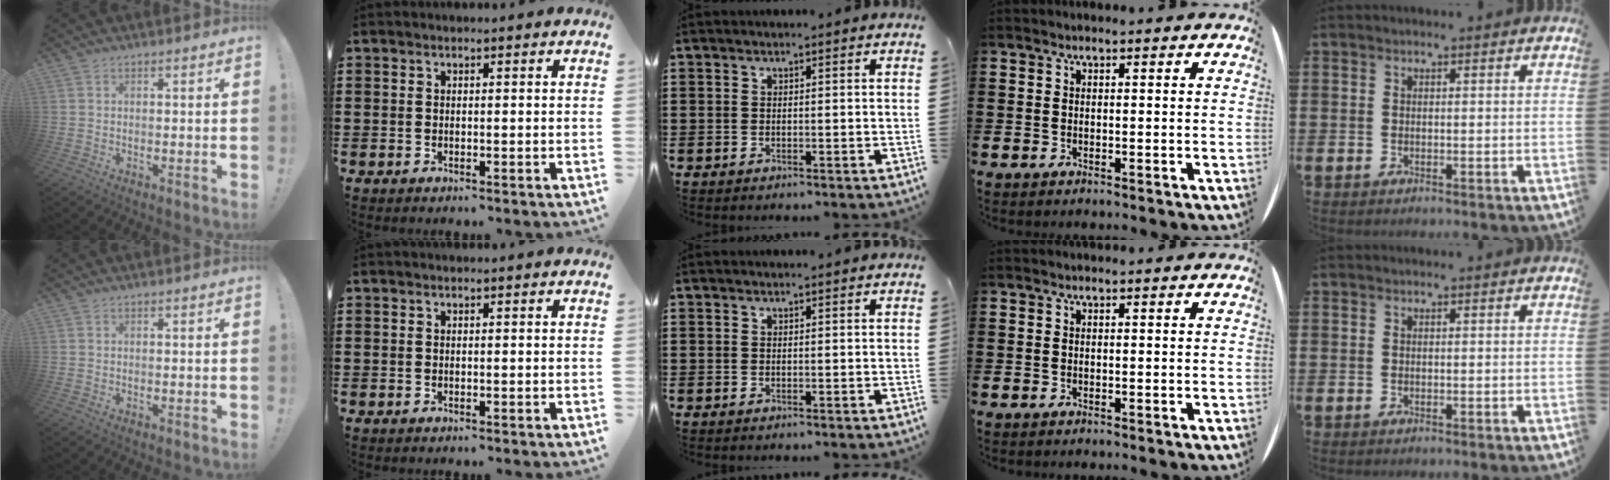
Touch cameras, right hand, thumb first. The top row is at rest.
{}